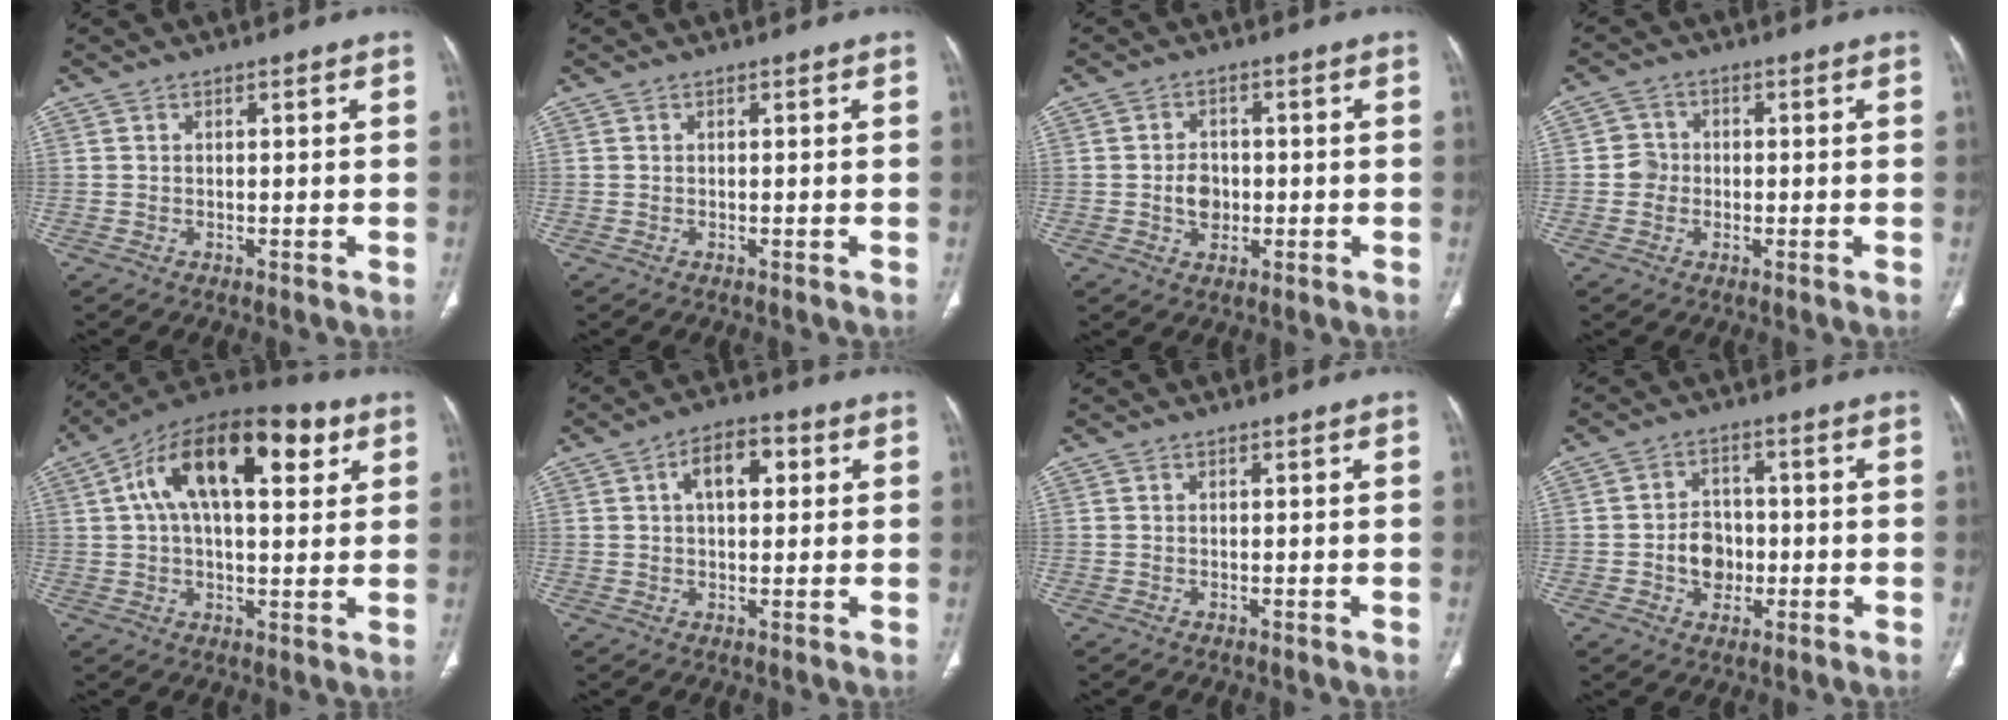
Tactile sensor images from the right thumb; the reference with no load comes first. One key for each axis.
{"total": 0.0}
{"total": 4.4, "fx": -0.6, "fy": 3.5, "fz": 2.6, "tx": -0.027, "ty": 0.005, "tz": -0.009}
{"total": 3.6, "fx": -0.4, "fy": 3.4, "fz": 1.1, "tx": -0.001, "ty": 0.009, "tz": -0.013}
{"total": 21.5, "fx": 7.3, "fy": 10.1, "fz": 17.5, "tx": -0.272, "ty": 0.024, "tz": 0.110}
{"total": 7.9, "fx": 2.2, "fy": 4.3, "fz": 6.2, "tx": -0.083, "ty": 0.012, "tz": 0.030}
{"total": 0.0}
{"total": 6.3, "fx": -1.2, "fy": 5.2, "fz": 3.5, "tx": -0.028, "ty": 0.014, "tz": -0.022}